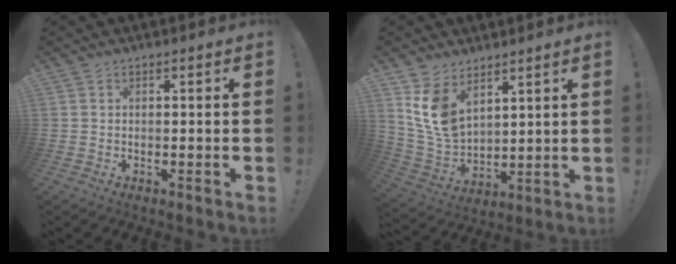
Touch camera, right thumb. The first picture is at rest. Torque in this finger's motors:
{"motor_torque": [0.16, 0.30, 0.17, 0.35, 0.10]}